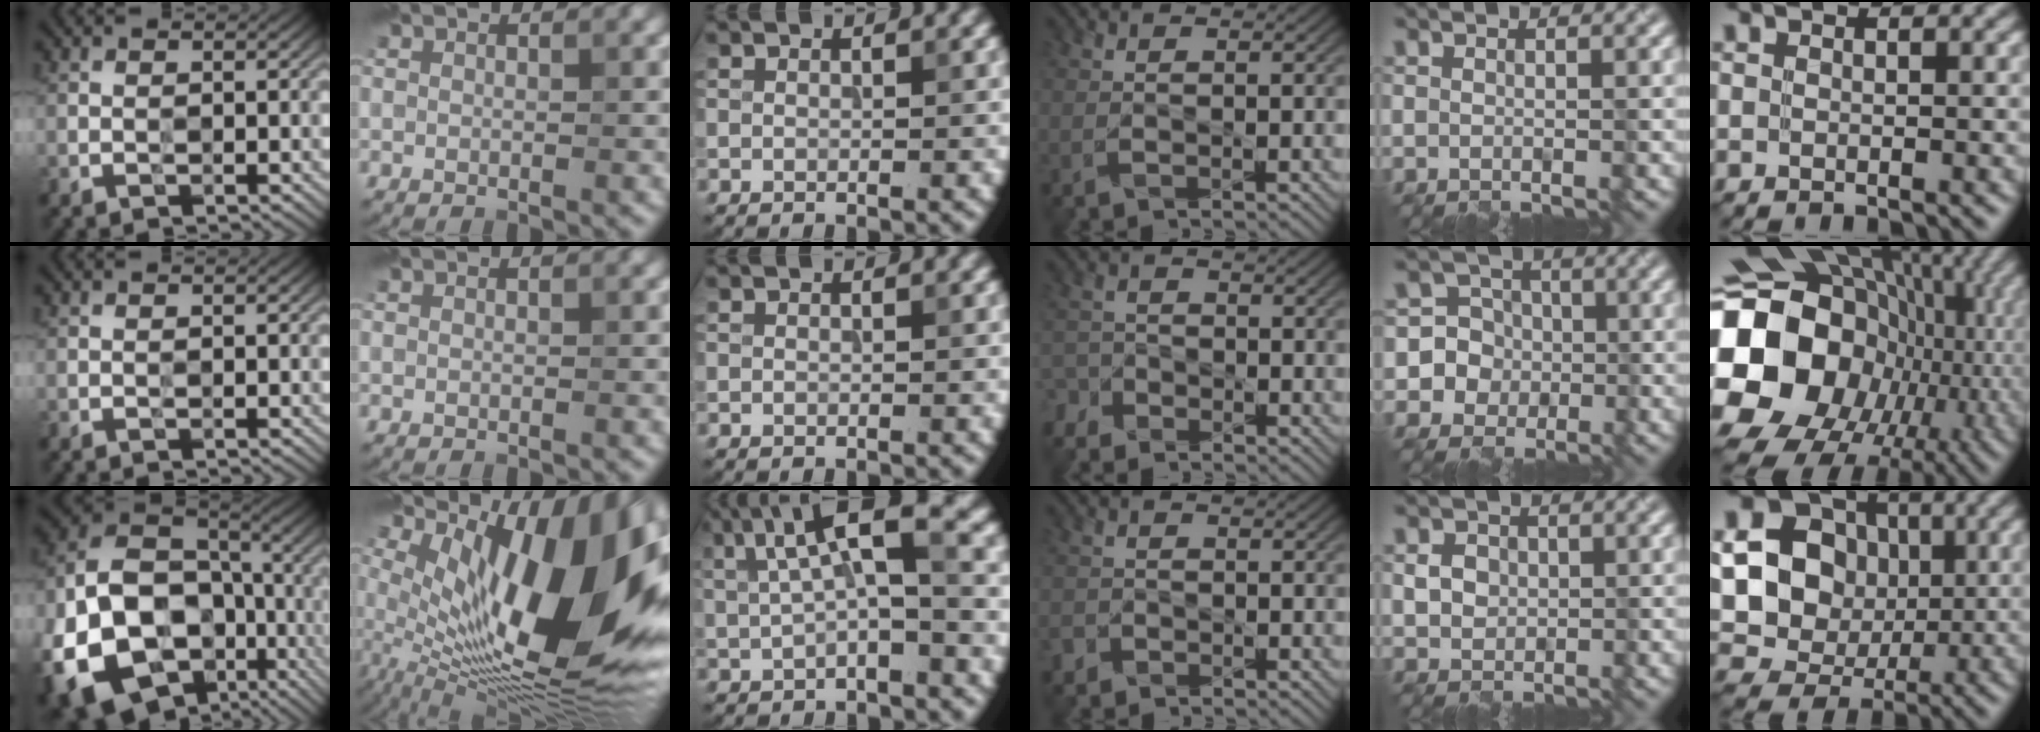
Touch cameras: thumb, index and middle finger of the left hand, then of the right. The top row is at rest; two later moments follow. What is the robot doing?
{"motion": "wipe", "object": "plastic plate"}